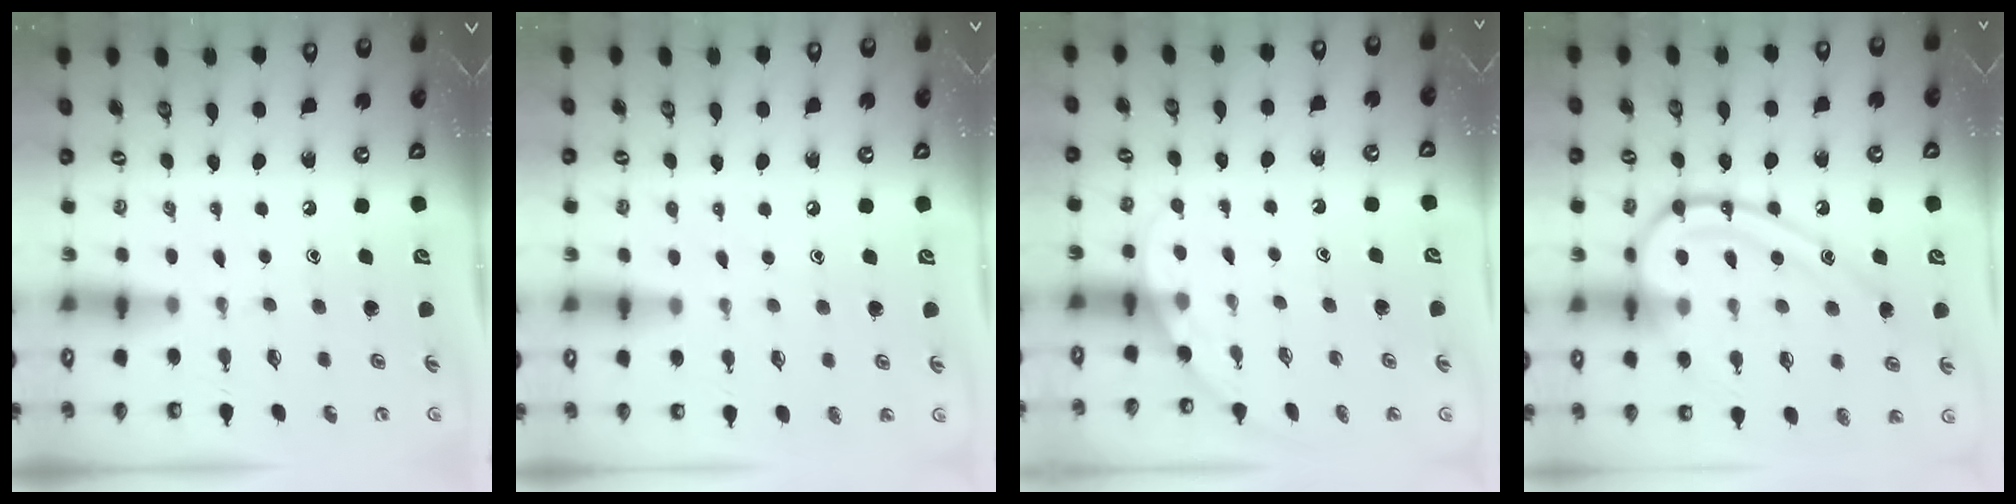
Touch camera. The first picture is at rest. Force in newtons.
{"total": 4.4, "press": 4.4, "slide": 0.4}
{"total": 2.8, "press": 2.8, "slide": 0.1}
{"total": 17.9, "press": 17.9, "slide": 1.6}